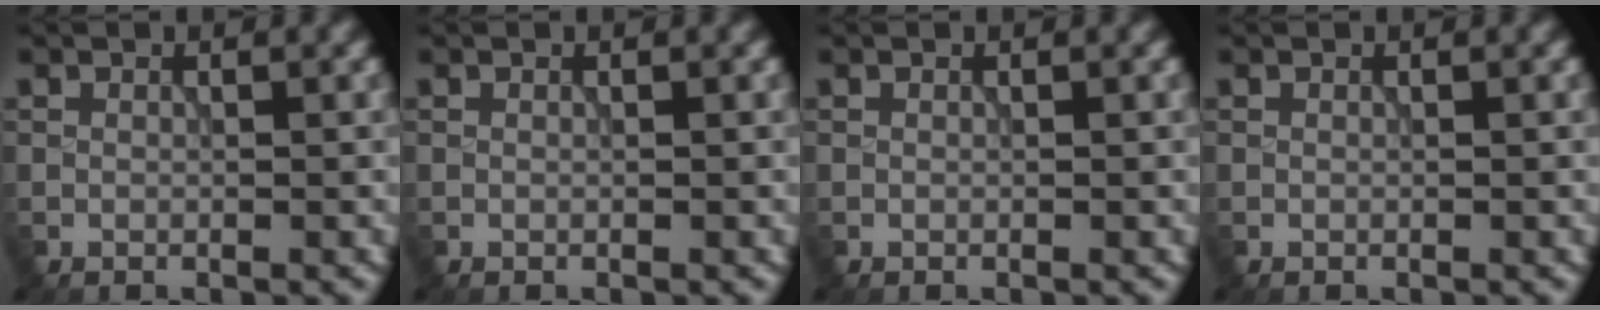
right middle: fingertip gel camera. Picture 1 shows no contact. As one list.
[{"total": 0.0}, {"total": 0.0}, {"total": 0.0}]